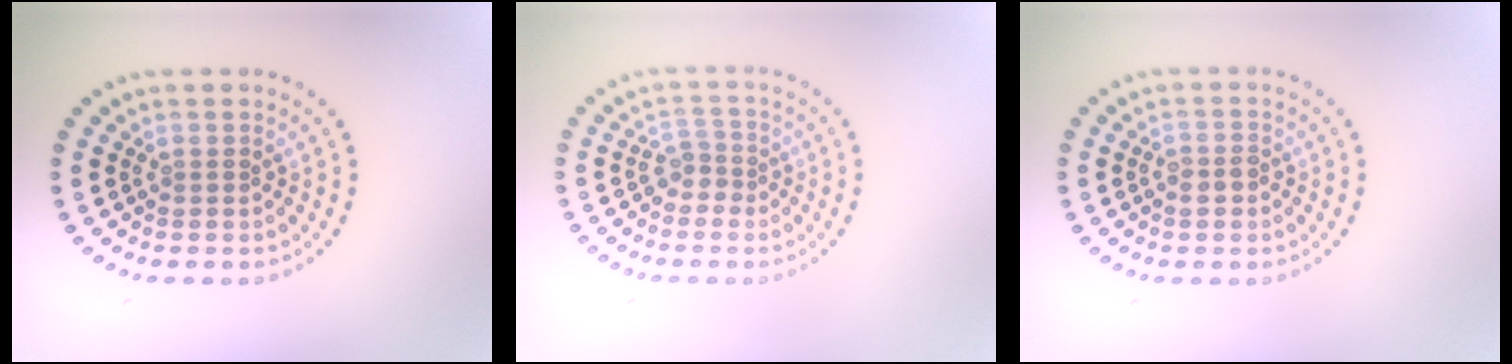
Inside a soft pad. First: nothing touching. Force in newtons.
{"total": 1.7, "press": 1.2, "slide": 1.2}
{"total": 1.6, "press": 1.4, "slide": 0.7}